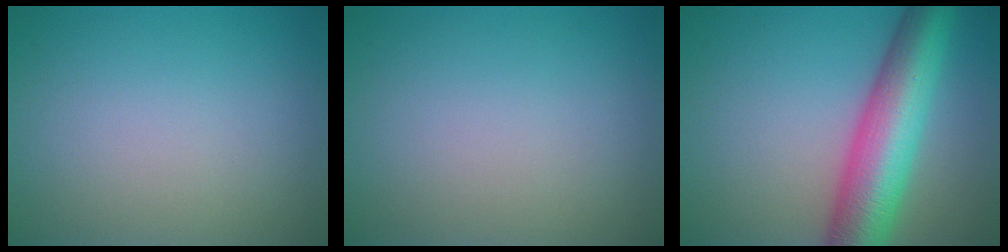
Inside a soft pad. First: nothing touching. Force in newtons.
{"total": 0.0}
{"total": 9.8, "press": 9.8, "slide": 0.2}